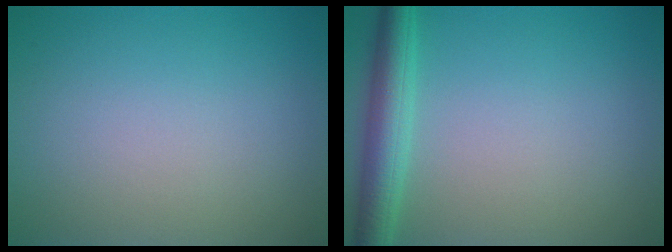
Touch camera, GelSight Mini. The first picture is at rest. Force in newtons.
{"total": 3.9, "press": 3.9, "slide": 0.2}